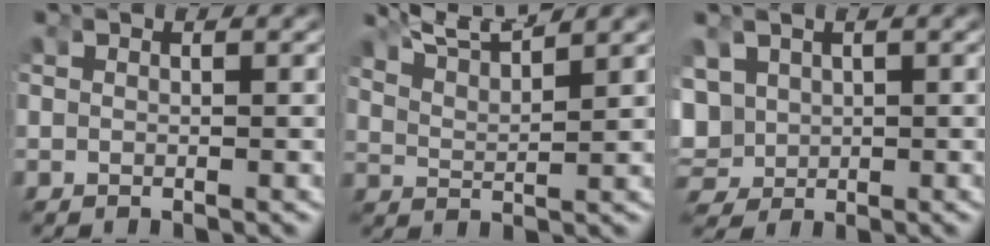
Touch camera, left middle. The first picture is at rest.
{"total": 6.5, "force": [5.3, 2.2, 3.1], "torque": [-0.062, 0.007, 0.083]}
{"total": 5.6, "force": [-0.2, 5.3, 1.8], "torque": [-0.085, -0.031, 0.007]}